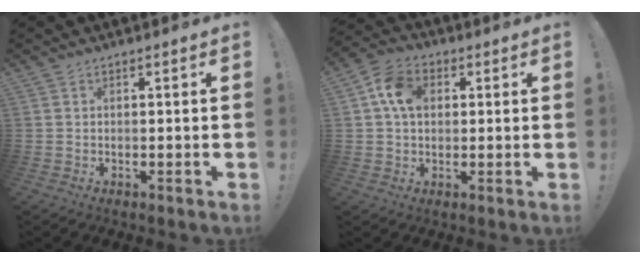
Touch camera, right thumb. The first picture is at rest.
{"total": 9.9, "force": [2.6, 7.4, 6.0], "torque": [-0.093, 0.011, 0.051]}